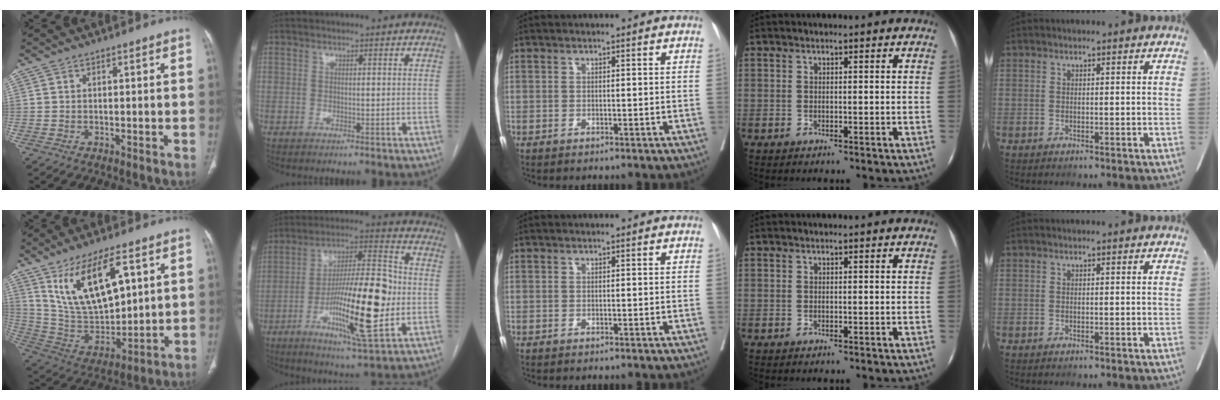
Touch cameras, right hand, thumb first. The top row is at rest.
{"thumb": {"total": 17.7, "force": [7.9, 7.8, 13.8], "torque": [-0.224, -0.030, 0.166]}, "index": {"total": 19.0, "force": [-4.1, 2.8, 18.3], "torque": [-0.324, -0.003, -0.064]}}